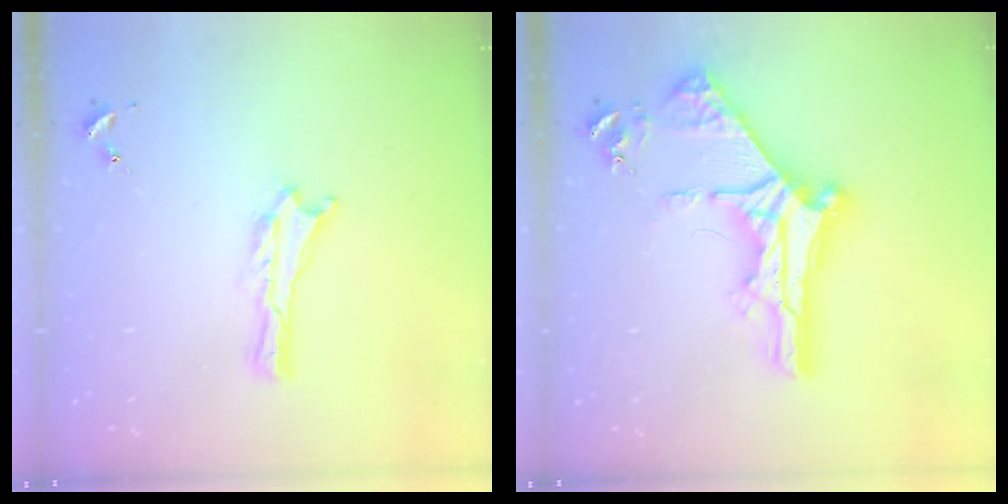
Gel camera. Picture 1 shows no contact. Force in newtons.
{"total": 10.5, "press": 10.5, "slide": 1.2}